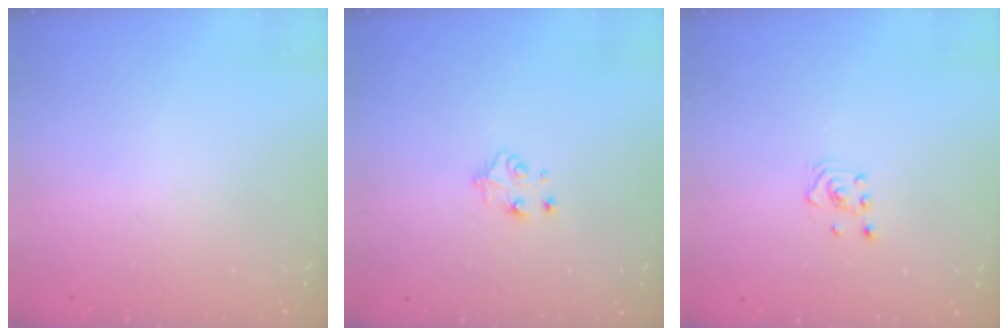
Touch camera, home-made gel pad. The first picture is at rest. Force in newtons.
{"total": 5.4, "press": 5.4, "slide": 0.4}
{"total": 2.8, "press": 2.6, "slide": 1.1}